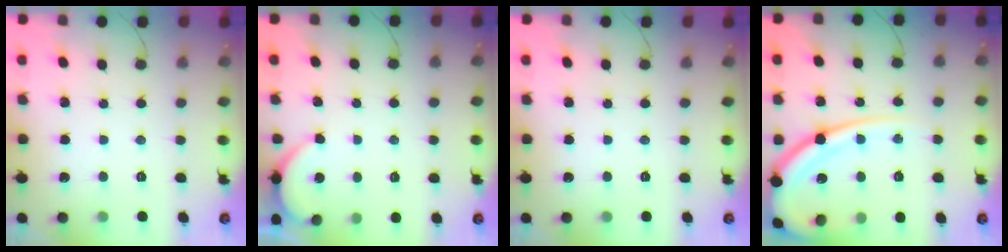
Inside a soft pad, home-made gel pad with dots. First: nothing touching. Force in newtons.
{"total": 2.8, "press": 2.8, "slide": 0.3}
{"total": 0.0}
{"total": 16.9, "press": 16.8, "slide": 1.8}